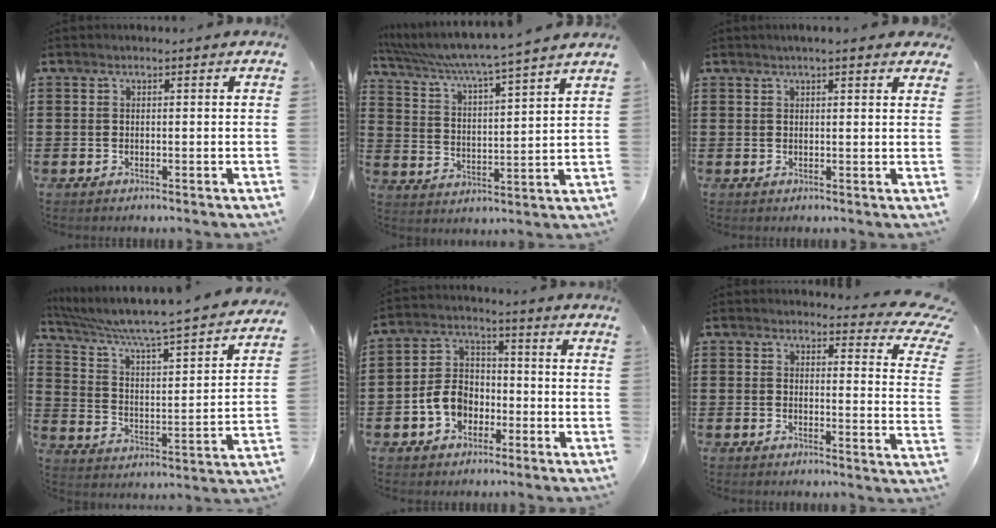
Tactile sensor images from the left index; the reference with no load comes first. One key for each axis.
{"total": 4.9, "fx": 4.4, "fy": -1.3, "fz": 1.8, "tx": -0.058, "ty": -0.043, "tz": 0.065}
{"total": 2.2, "fx": 1.8, "fy": 0.1, "fz": 1.3, "tx": -0.029, "ty": 0.005, "tz": 0.033}
{"total": 6.0, "fx": 5.2, "fy": 0.1, "fz": 3.0, "tx": -0.084, "ty": -0.049, "tz": 0.080}
{"total": 6.9, "fx": -2.7, "fy": 5.4, "fz": 3.4, "tx": -0.093, "ty": 0.013, "tz": -0.056}
{"total": 4.1, "fx": 3.6, "fy": 0.9, "fz": 1.7, "tx": -0.025, "ty": -0.021, "tz": 0.061}